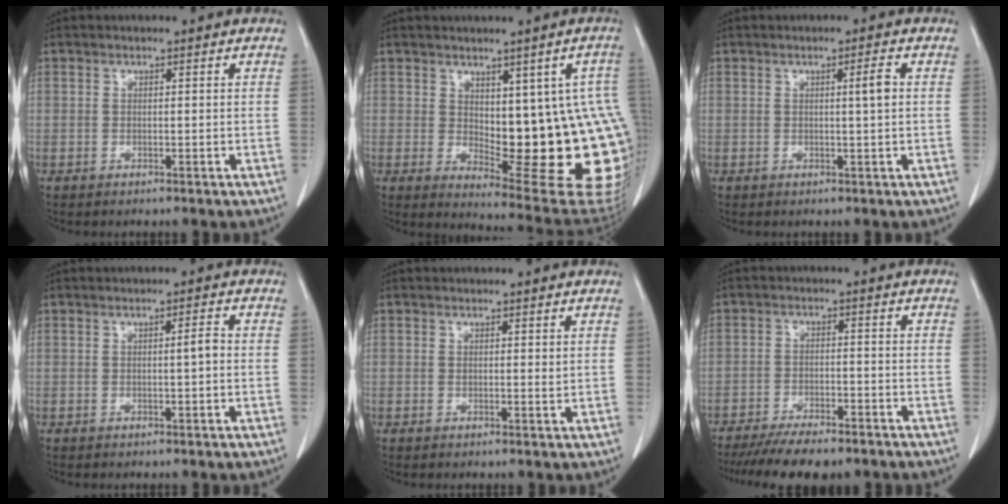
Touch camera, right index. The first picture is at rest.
{"total": 18.1, "force": [-0.2, 6.2, 17.0], "torque": [-0.145, 0.010, 0.020]}
{"total": 2.1, "force": [0.3, -0.3, 2.1], "torque": [-0.035, 0.000, 0.005]}
{"total": 1.6, "force": [-0.1, 0.0, 1.6], "torque": [-0.024, 0.002, -0.001]}
{"total": 0.7, "force": [0.3, 0.2, 0.6], "torque": [-0.010, -0.004, 0.004]}
{"total": 10.3, "force": [-8.4, 2.6, 5.2], "torque": [-0.074, -0.012, -0.129]}